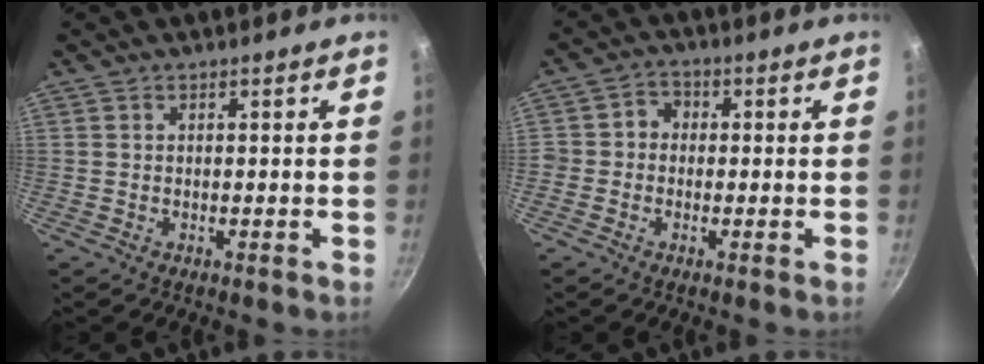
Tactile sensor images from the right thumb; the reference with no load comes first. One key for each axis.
{"total": 3.5, "fx": -0.4, "fy": 3.2, "fz": 1.3, "tx": 0.004, "ty": 0.009, "tz": -0.020}